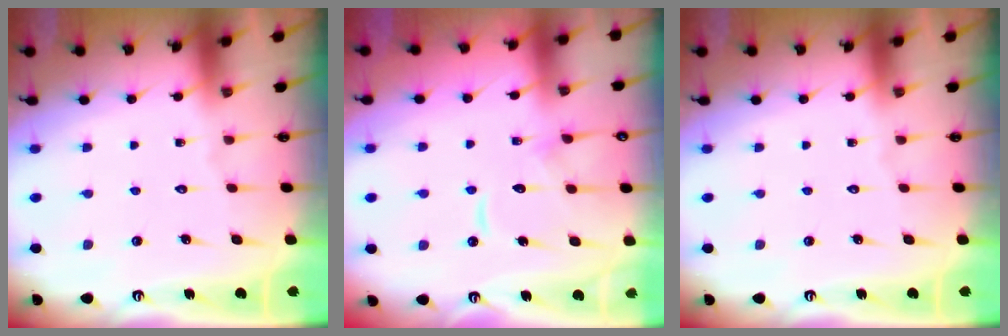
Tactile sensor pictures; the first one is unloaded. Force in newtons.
{"total": 11.5, "press": 11.5, "slide": 1.2}
{"total": 0.0}